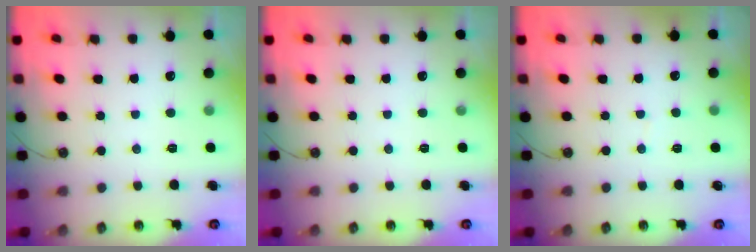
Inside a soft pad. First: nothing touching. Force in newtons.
{"total": 0.0}
{"total": 2.3, "press": 2.3, "slide": 0.3}